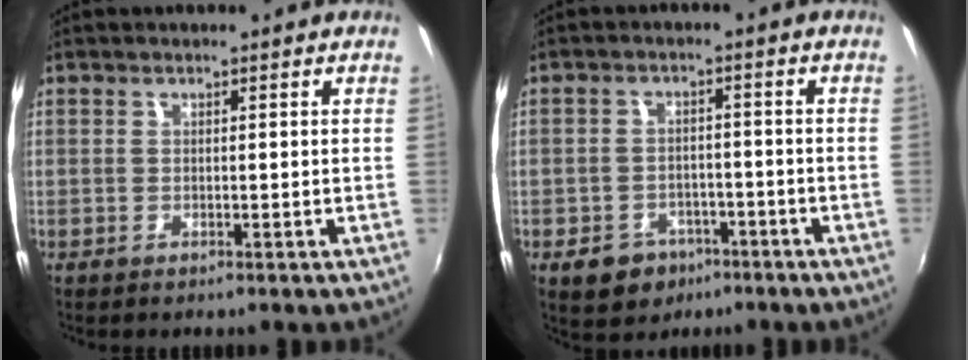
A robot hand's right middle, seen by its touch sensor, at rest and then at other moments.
{"total": 7.6, "force": [-4.3, 5.7, 2.6], "torque": [-0.075, 0.008, -0.052]}